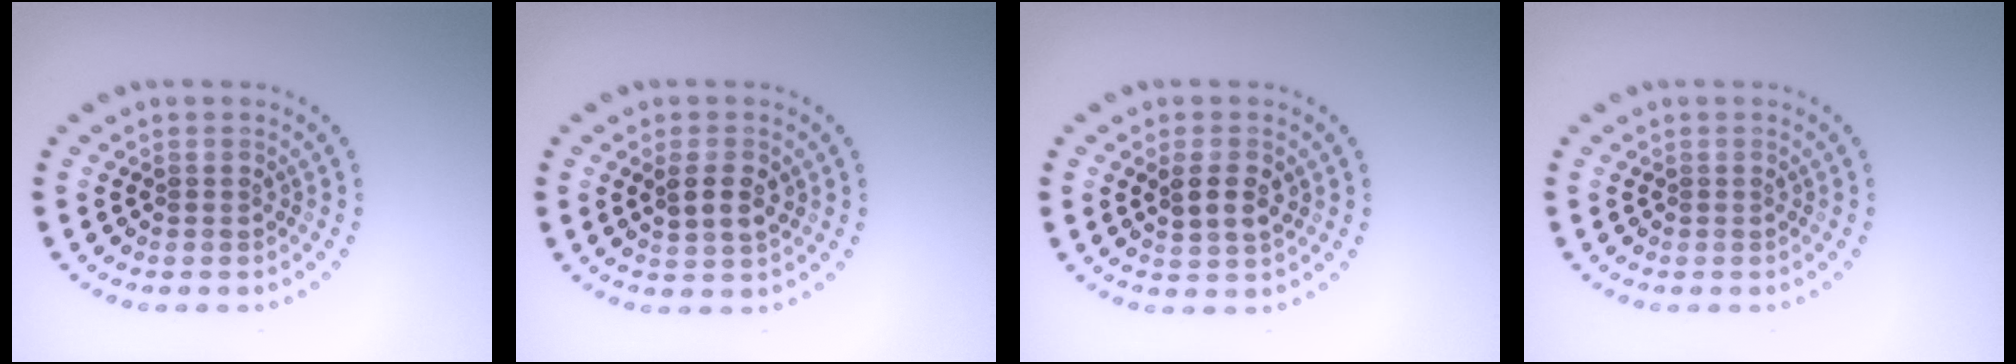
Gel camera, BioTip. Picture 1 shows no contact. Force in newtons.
{"total": 2.5, "press": 2.4, "slide": 0.6}
{"total": 2.5, "press": 2.4, "slide": 0.6}
{"total": 0.0}